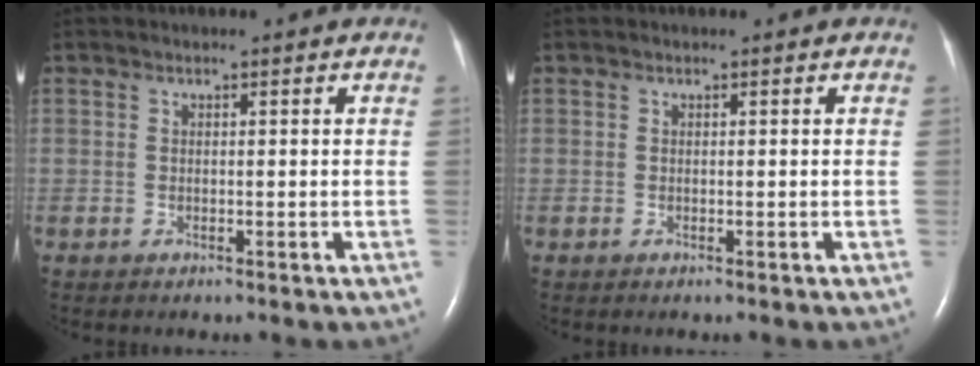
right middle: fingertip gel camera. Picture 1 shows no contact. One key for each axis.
{"total": 0.0}